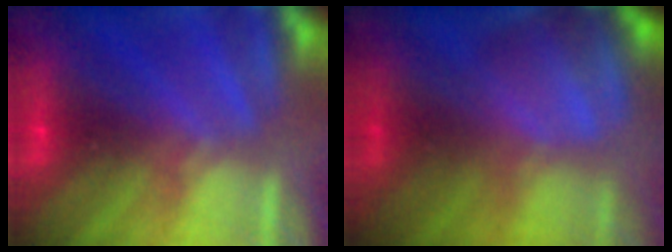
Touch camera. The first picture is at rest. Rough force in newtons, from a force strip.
{"total": 7.4}